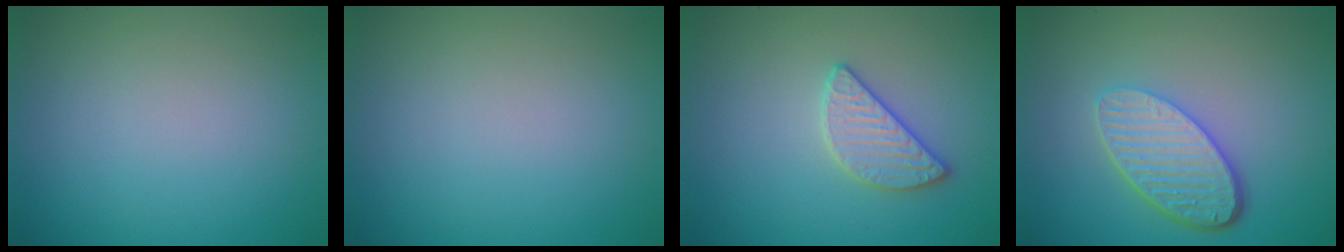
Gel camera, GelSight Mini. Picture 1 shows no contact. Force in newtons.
{"total": 0.0}
{"total": 2.6, "press": 2.6, "slide": 0.4}
{"total": 5.3, "press": 3.8, "slide": 3.6}